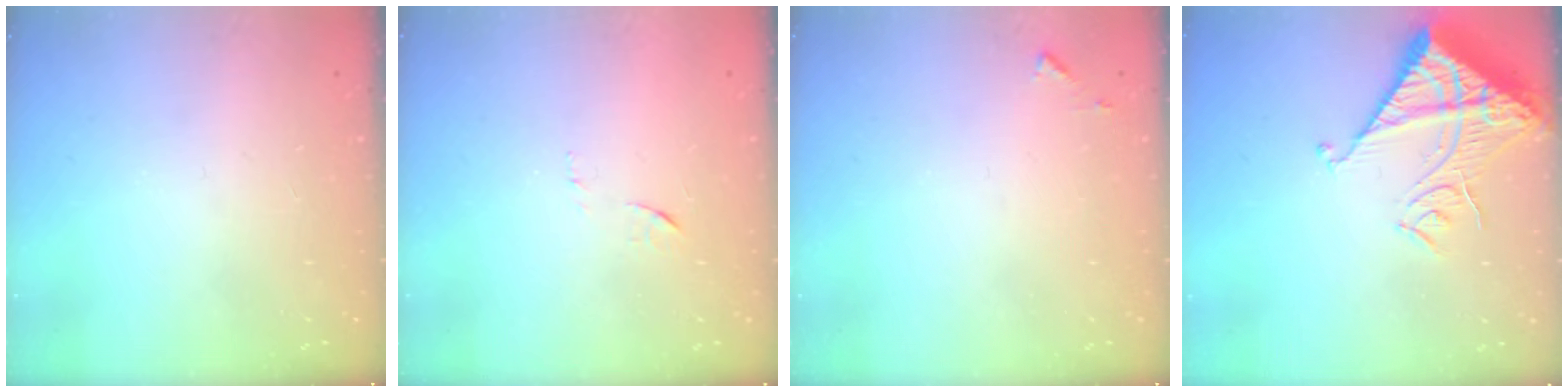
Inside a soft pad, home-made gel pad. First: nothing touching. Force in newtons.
{"total": 6.5, "press": 6.5, "slide": 0.5}
{"total": 4.5, "press": 4.4, "slide": 0.4}
{"total": 14.3, "press": 14.2, "slide": 1.6}